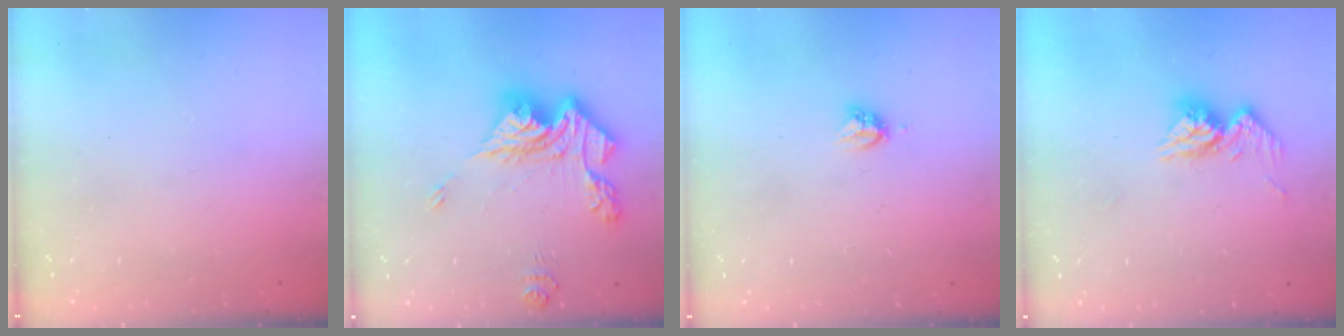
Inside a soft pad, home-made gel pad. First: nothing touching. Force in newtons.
{"total": 17.0, "press": 16.9, "slide": 1.7}
{"total": 3.9, "press": 3.9, "slide": 0.4}
{"total": 10.3, "press": 10.3, "slide": 0.9}